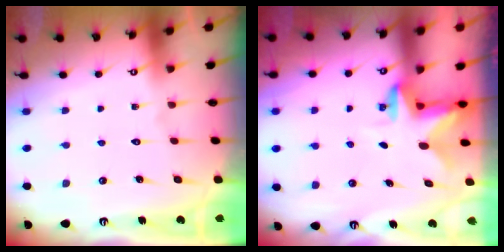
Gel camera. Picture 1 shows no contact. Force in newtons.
{"total": 2.5, "press": 2.5, "slide": 0.5}